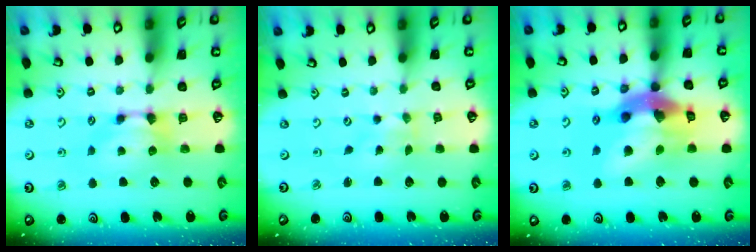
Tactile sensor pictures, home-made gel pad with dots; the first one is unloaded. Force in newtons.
{"total": 4.8, "press": 4.8, "slide": 0.7}
{"total": 13.8, "press": 13.5, "slide": 2.9}